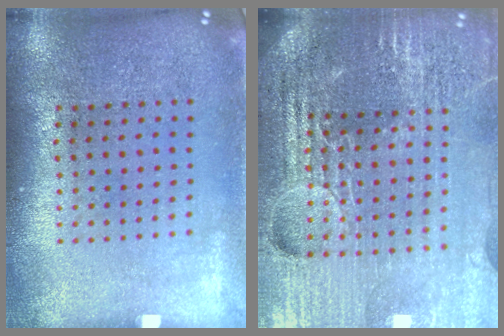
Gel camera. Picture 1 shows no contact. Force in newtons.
{"total": 6.1, "press": 5.4, "slide": 2.7}